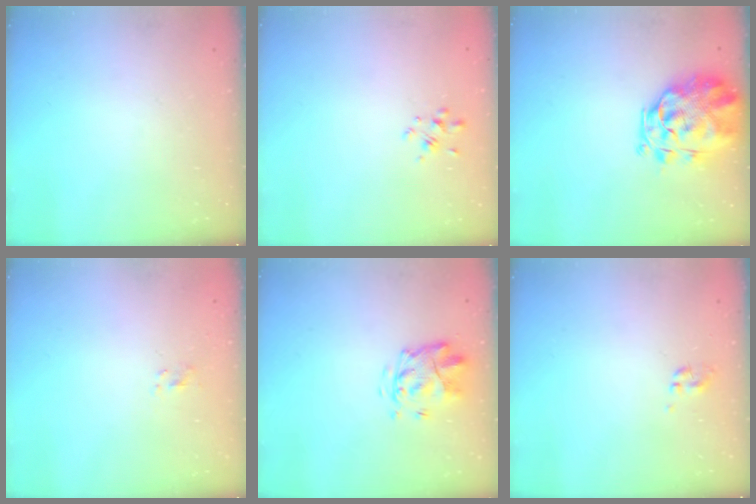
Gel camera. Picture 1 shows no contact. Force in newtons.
{"total": 2.2, "press": 2.0, "slide": 0.9}
{"total": 3.7, "press": 3.3, "slide": 1.6}
{"total": 0.8, "press": 0.5, "slide": 0.6}
{"total": 3.8, "press": 3.5, "slide": 1.6}
{"total": 0.0}